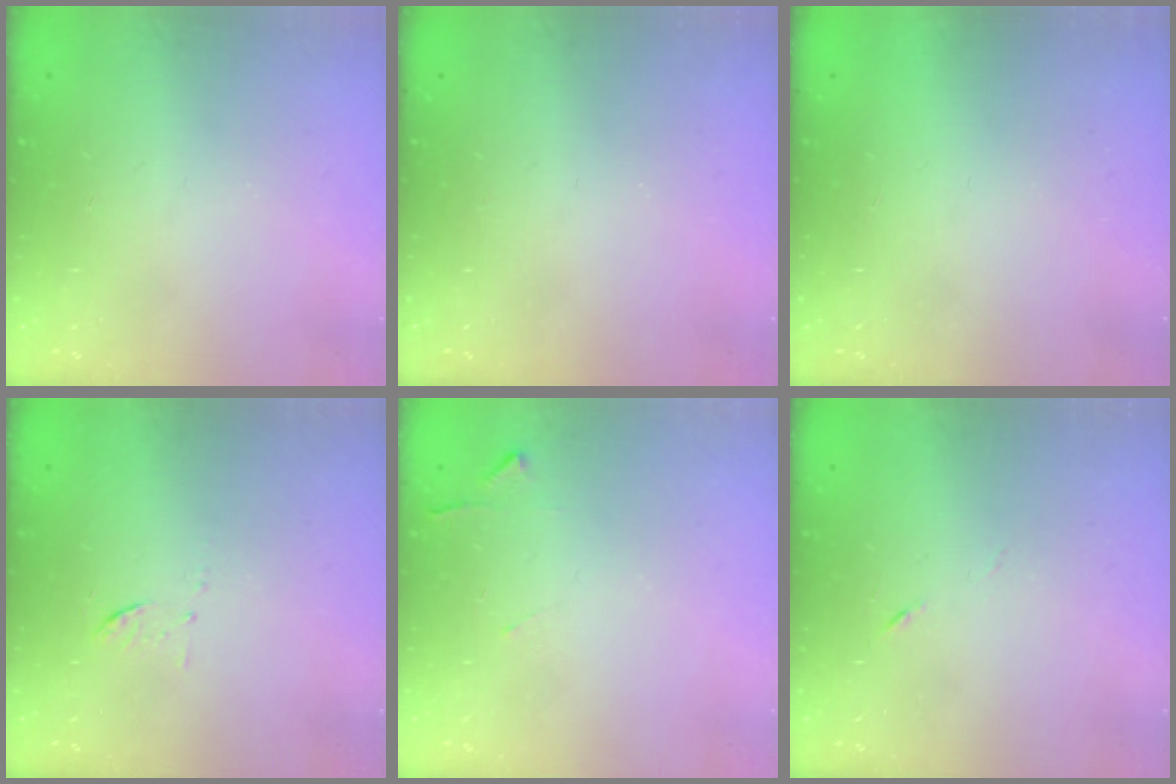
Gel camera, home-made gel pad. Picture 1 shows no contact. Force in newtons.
{"total": 0.0}
{"total": 1.7, "press": 1.6, "slide": 0.1}
{"total": 6.0, "press": 6.0, "slide": 0.4}
{"total": 4.7, "press": 4.6, "slide": 0.6}
{"total": 3.8, "press": 3.7, "slide": 1.1}